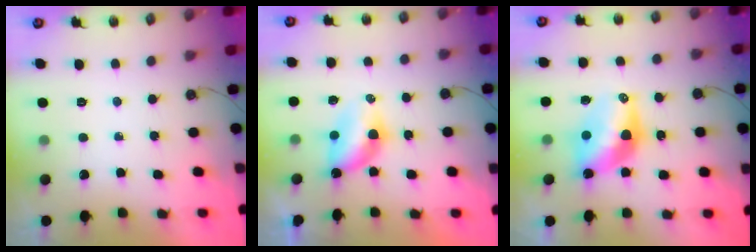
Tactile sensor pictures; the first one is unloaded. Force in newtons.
{"total": 5.6, "press": 5.6, "slide": 0.6}
{"total": 11.5, "press": 11.5, "slide": 1.0}